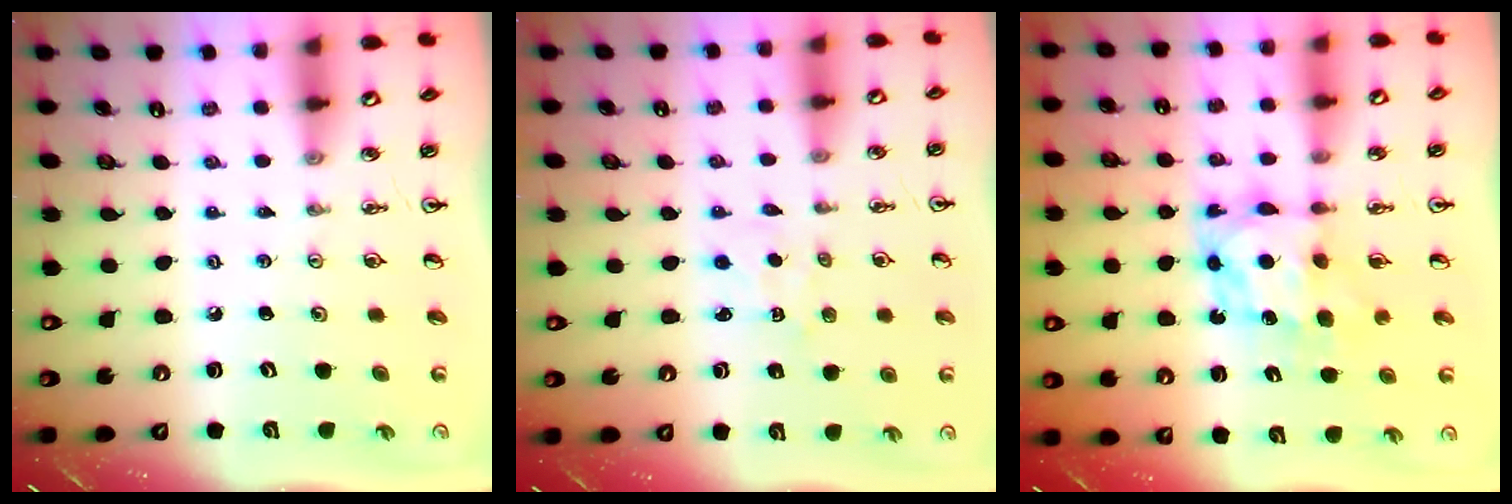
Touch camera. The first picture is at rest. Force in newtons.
{"total": 1.8, "press": 1.7, "slide": 0.3}
{"total": 6.7, "press": 6.7, "slide": 0.6}